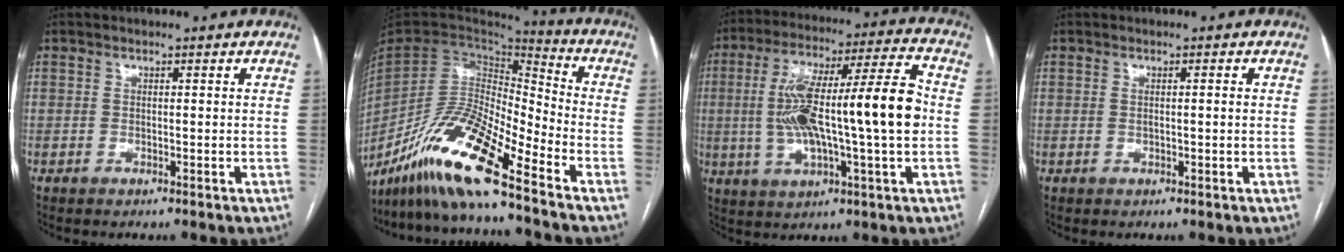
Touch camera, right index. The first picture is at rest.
{"total": 15.4, "force": [-10.9, 1.5, 10.7], "torque": [-0.201, 0.001, -0.203]}
{"total": 19.0, "force": [-0.3, 1.9, 19.0], "torque": [-0.335, 0.030, -0.007]}
{"total": 1.5, "force": [0.1, 0.1, 1.5], "torque": [-0.029, 0.003, 0.003]}